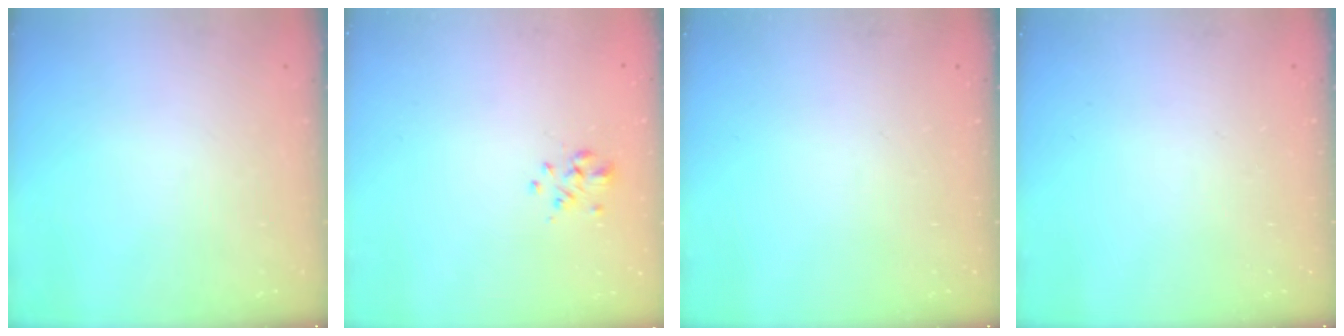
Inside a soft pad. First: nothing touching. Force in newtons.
{"total": 2.3, "press": 1.9, "slide": 1.2}
{"total": 0.0}
{"total": 0.0}